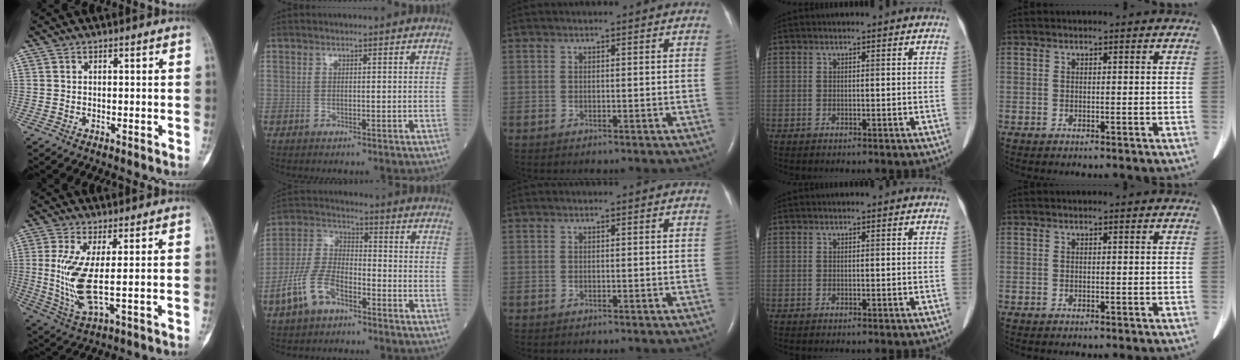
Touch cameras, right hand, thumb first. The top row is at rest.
{"thumb": {"total": 9.4, "force": [0.7, 2.2, 9.1], "torque": [-0.217, -0.020, 0.020]}, "index": {"total": 9.4, "force": [-5.2, 4.6, 6.4], "torque": [-0.155, 0.010, -0.104]}}